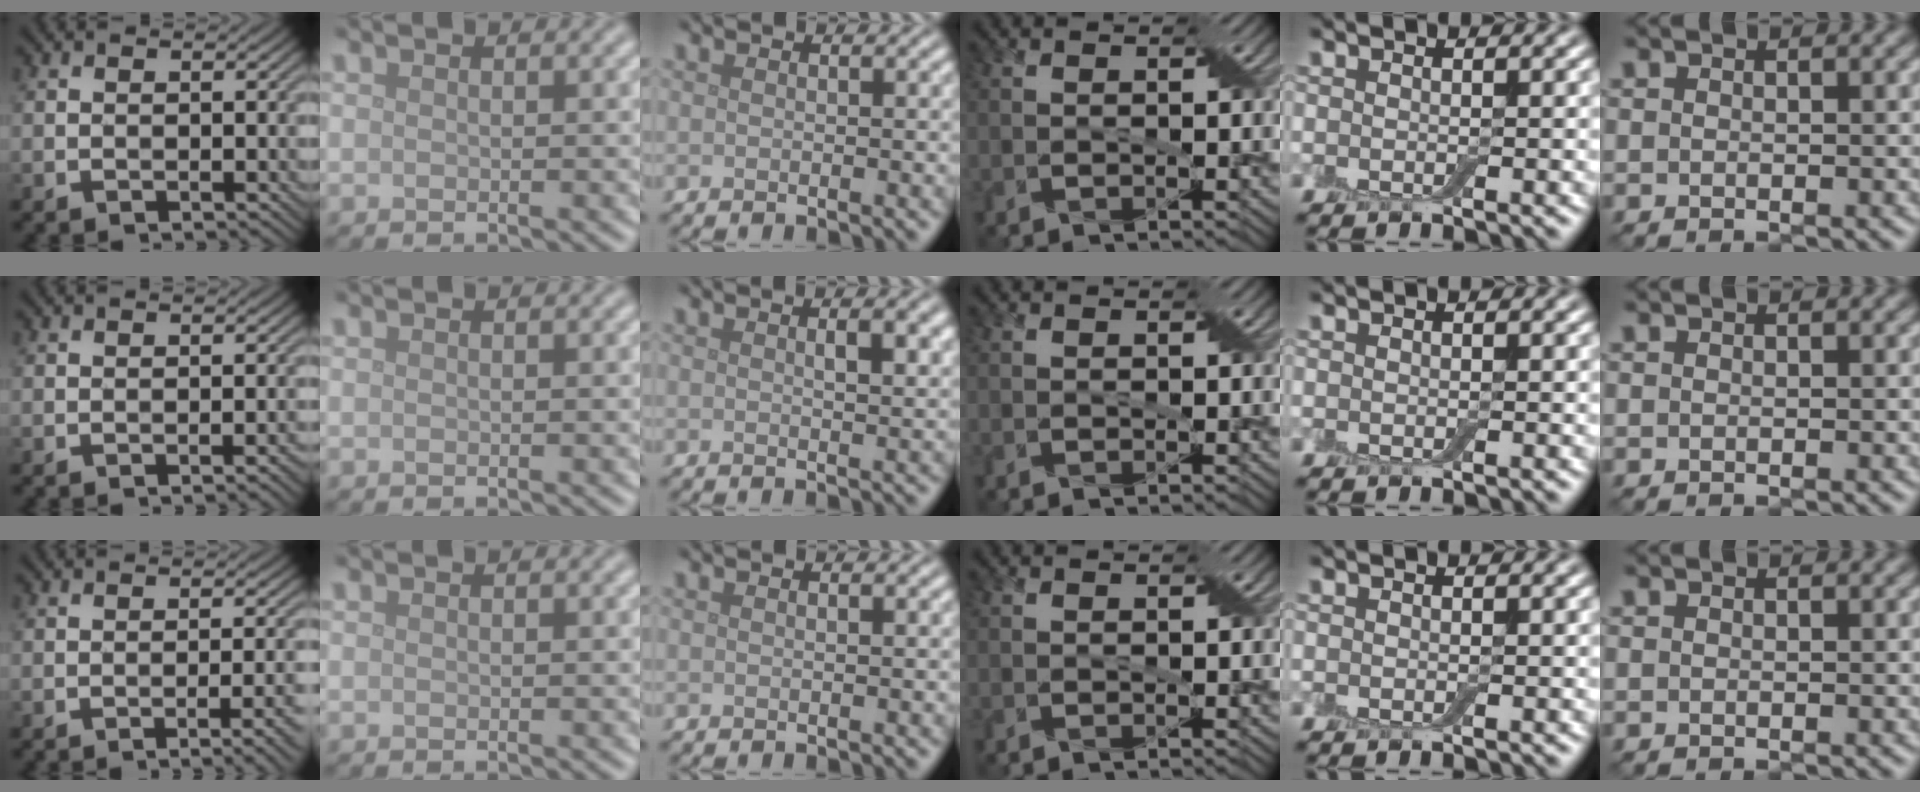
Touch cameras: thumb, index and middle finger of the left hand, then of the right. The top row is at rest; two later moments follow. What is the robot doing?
{"motion": "pour", "object": "bottle"}